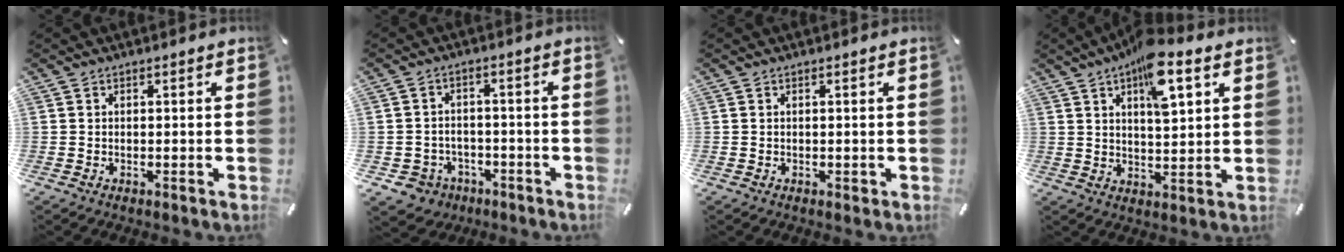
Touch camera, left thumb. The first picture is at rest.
{"total": 5.3, "force": [-2.4, 4.6, 1.1], "torque": [-0.043, 0.011, -0.047]}
{"total": 0.5, "force": [0.1, 0.4, 0.3], "torque": [-0.007, 0.001, 0.002]}
{"total": 12.1, "force": [6.6, 4.9, 8.9], "torque": [-0.129, -0.023, 0.108]}